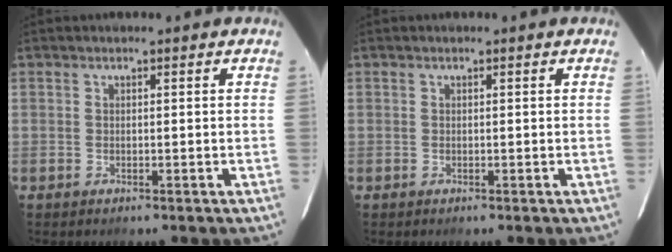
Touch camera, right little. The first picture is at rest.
{"total": 0.0}